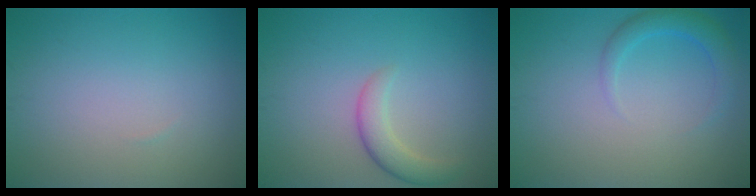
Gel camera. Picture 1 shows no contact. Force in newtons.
{"total": 2.6, "press": 2.6, "slide": 0.2}
{"total": 2.2, "press": 2.2, "slide": 0.3}